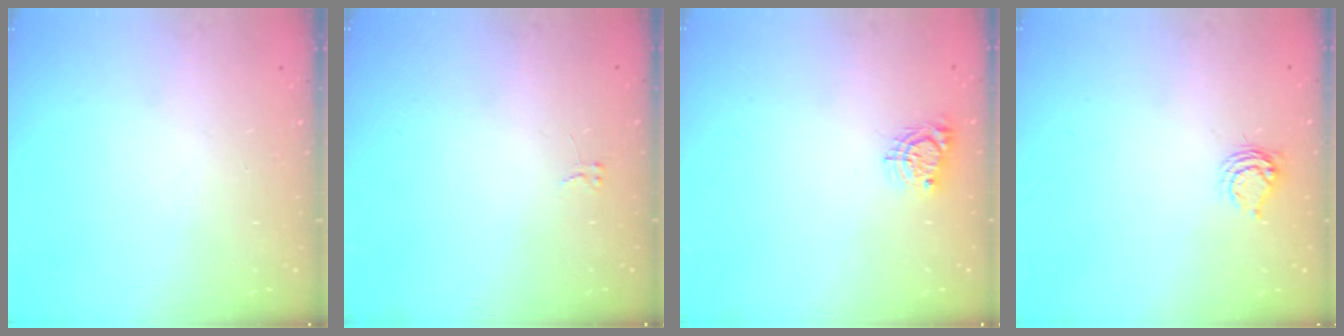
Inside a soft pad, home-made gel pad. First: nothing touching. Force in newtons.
{"total": 2.6, "press": 2.6, "slide": 0.3}
{"total": 5.8, "press": 5.8, "slide": 0.3}
{"total": 5.6, "press": 5.6, "slide": 0.5}